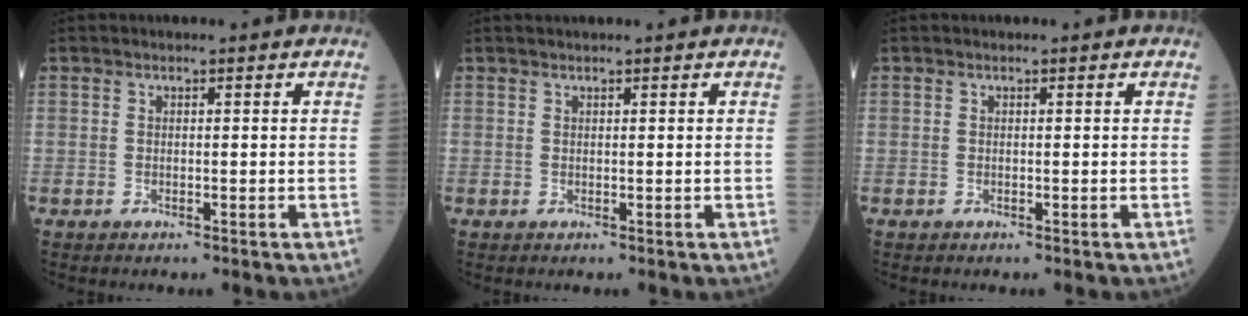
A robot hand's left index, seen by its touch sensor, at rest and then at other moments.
{"total": 1.1, "force": [0.9, -0.2, 0.5], "torque": [-0.007, 0.012, 0.020]}
{"total": 0.0}